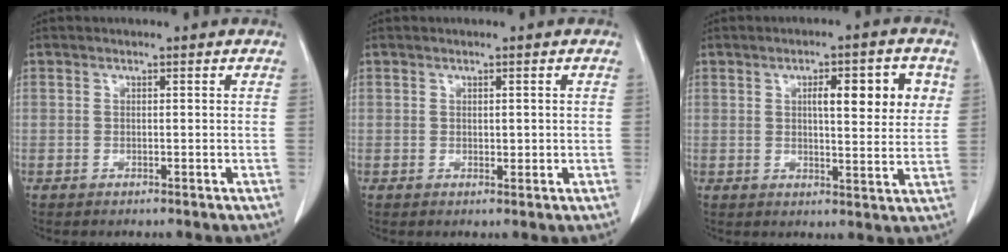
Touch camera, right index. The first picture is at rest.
{"total": 1.1, "force": [0.1, 0.6, 0.9], "torque": [-0.010, -0.002, 0.003]}
{"total": 8.8, "force": [2.9, 2.2, 8.0], "torque": [-0.110, 0.008, 0.040]}